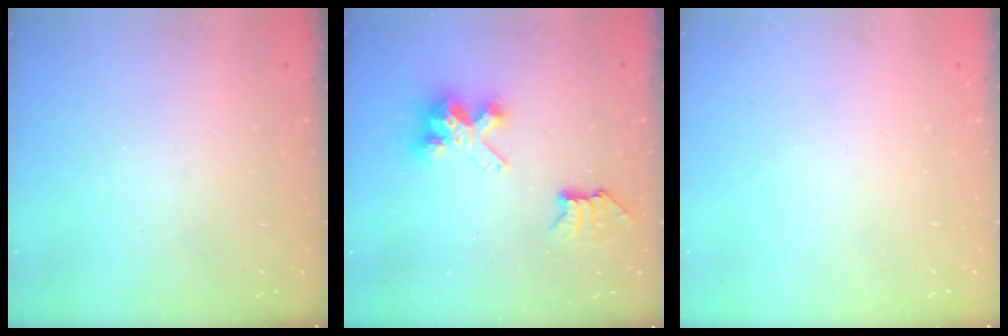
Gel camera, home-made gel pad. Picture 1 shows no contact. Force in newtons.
{"total": 7.6, "press": 7.6, "slide": 0.1}
{"total": 0.0}